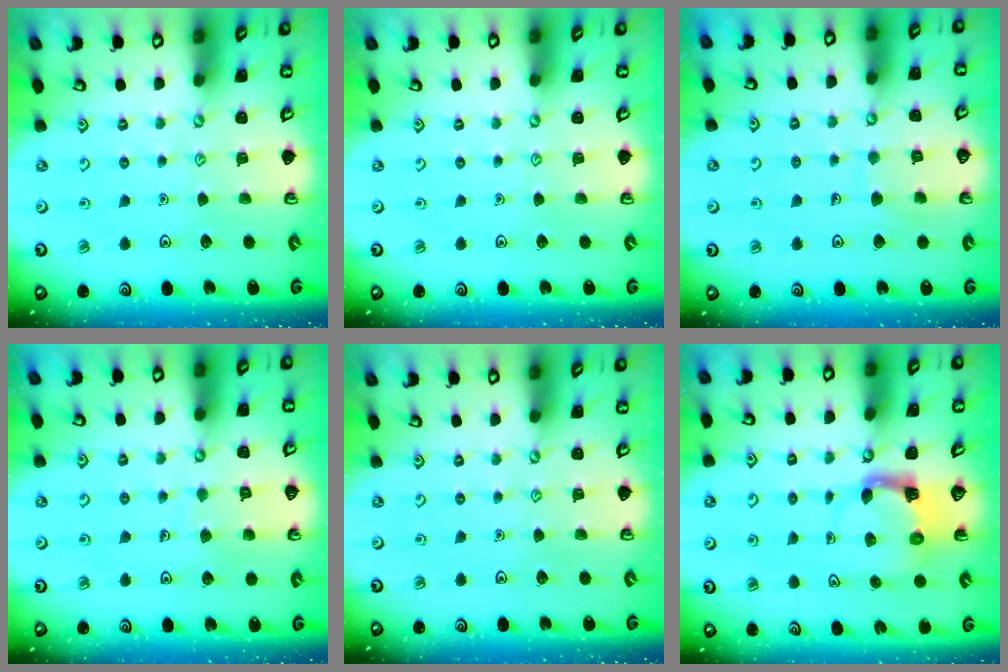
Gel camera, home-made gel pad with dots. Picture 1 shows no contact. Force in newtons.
{"total": 0.0}
{"total": 6.4, "press": 6.4, "slide": 0.2}
{"total": 5.4, "press": 5.4, "slide": 0.5}
{"total": 0.0}
{"total": 3.8, "press": 3.7, "slide": 0.7}